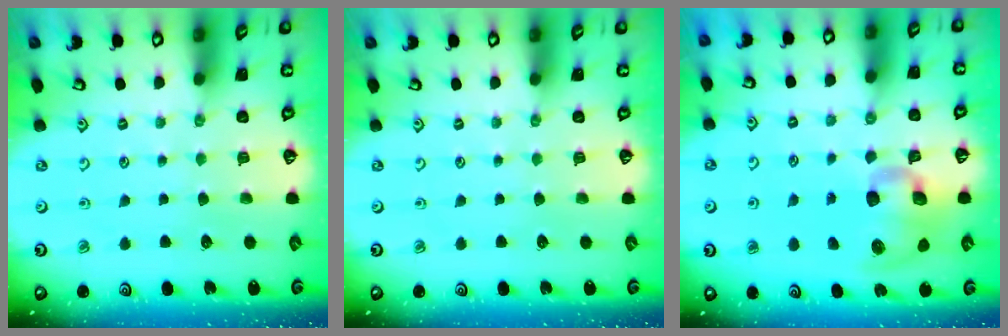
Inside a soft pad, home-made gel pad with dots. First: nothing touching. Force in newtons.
{"total": 0.0}
{"total": 13.9, "press": 13.8, "slide": 1.9}